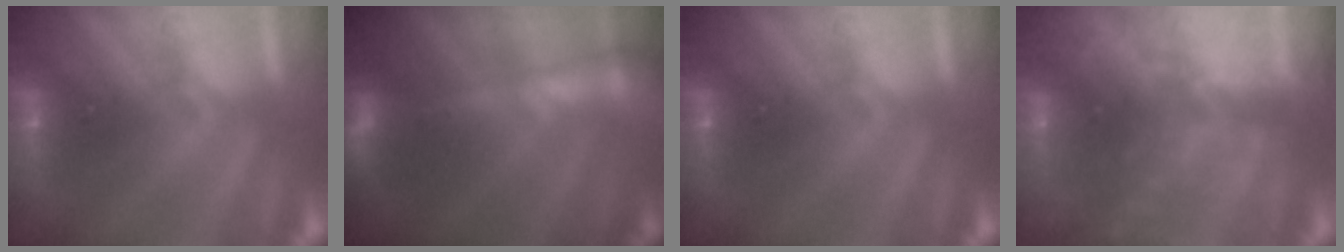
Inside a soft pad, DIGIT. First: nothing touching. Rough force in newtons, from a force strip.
{"total": 7.0}
{"total": 0.0}
{"total": 8.3}